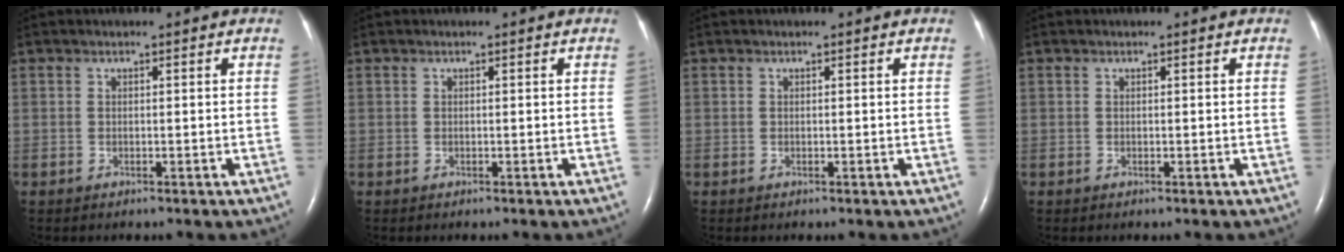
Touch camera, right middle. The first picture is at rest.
{"total": 0.0}
{"total": 0.0}
{"total": 0.0}